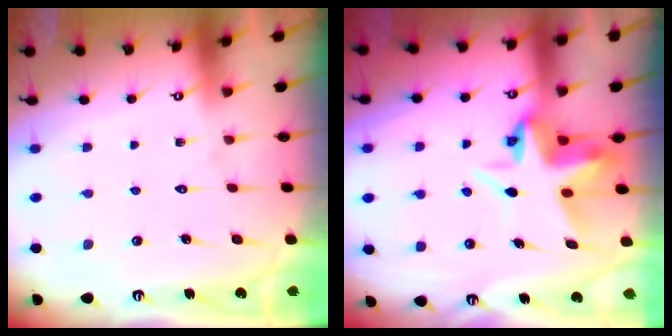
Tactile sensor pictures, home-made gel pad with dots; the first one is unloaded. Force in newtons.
{"total": 7.3, "press": 7.1, "slide": 1.7}